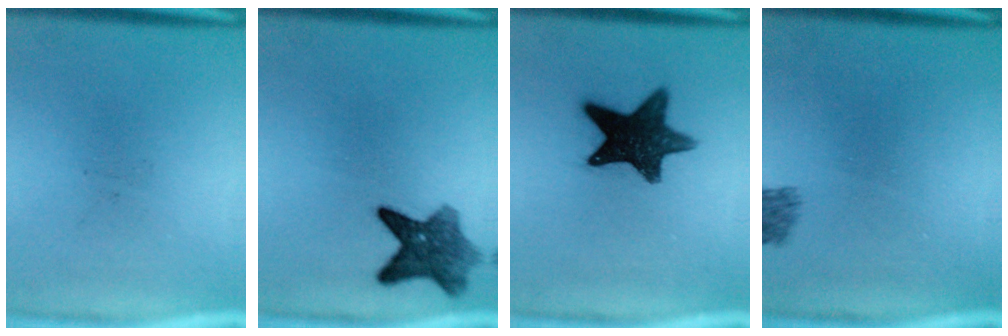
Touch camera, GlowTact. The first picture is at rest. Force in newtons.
{"total": 7.3}
{"total": 13.3}
{"total": 2.5}